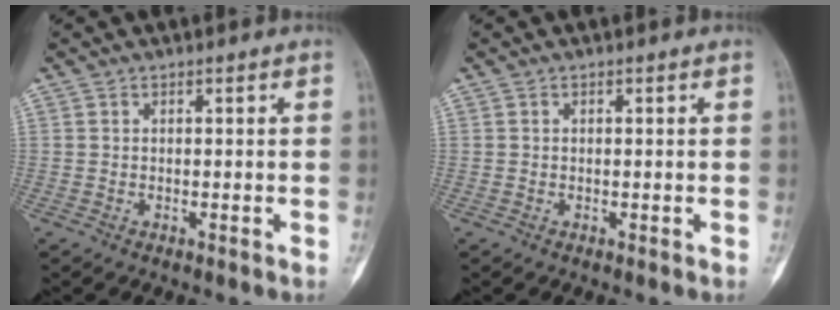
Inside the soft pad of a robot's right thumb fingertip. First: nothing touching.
{"total": 0.0}